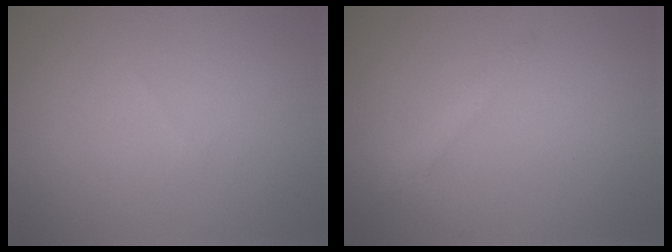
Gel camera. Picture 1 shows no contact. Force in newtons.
{"total": 1.5, "press": 1.4, "slide": 0.1}